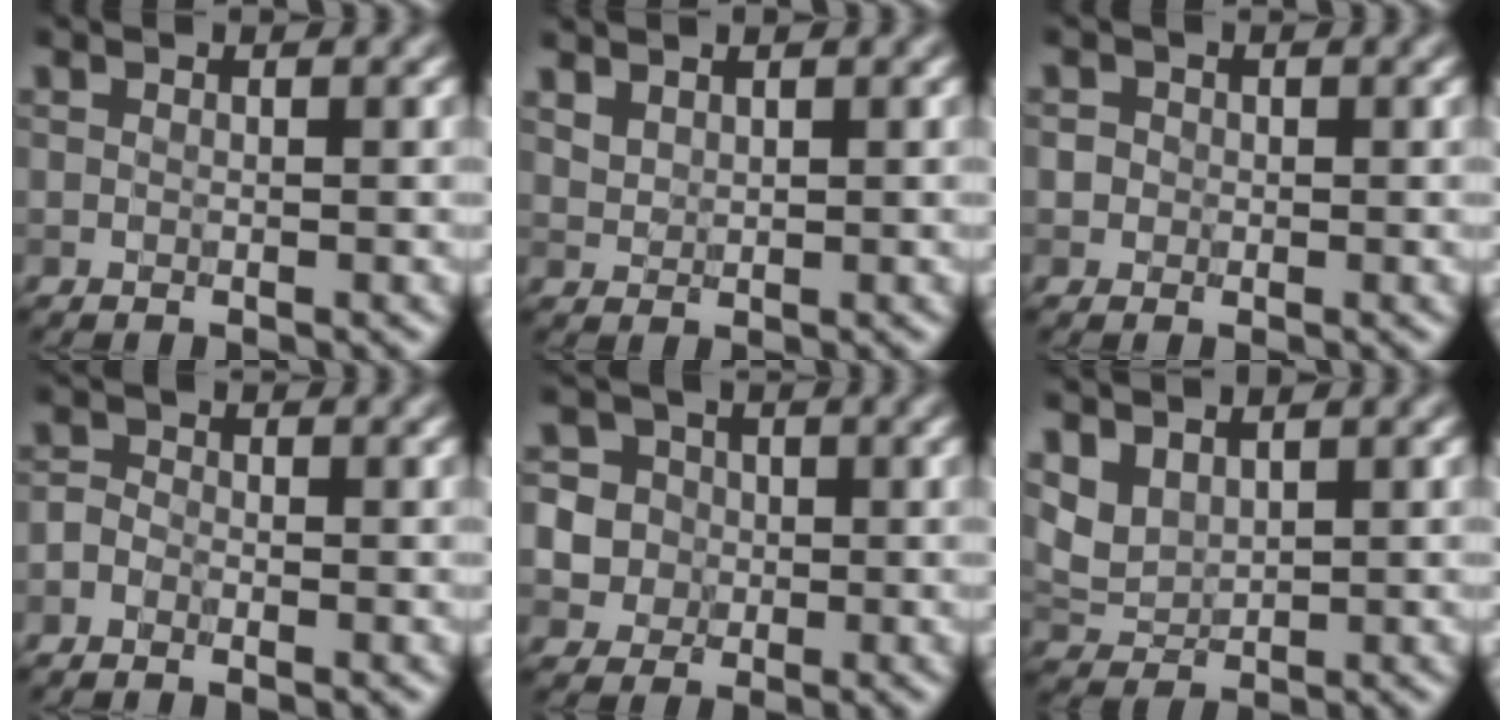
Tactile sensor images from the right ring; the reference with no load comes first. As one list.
[{"total": 1.3, "force": [1.2, 0.5, 0.3], "torque": [-0.011, 0.002, 0.030]}, {"total": 1.8, "force": [0.4, 1.6, 0.7], "torque": [0.002, 0.008, 0.000]}, {"total": 1.2, "force": [-0.8, 0.7, 0.5], "torque": [-0.006, 0.001, -0.021]}, {"total": 8.3, "force": [0.4, 7.9, 2.6], "torque": [-0.059, 0.026, -0.006]}, {"total": 2.7, "force": [1.8, 1.5, 1.3], "torque": [-0.034, 0.000, 0.042]}]